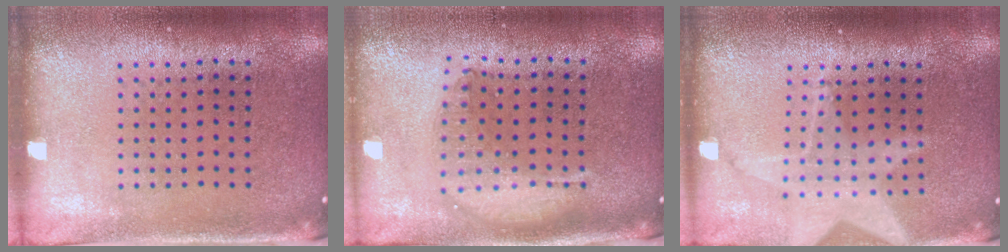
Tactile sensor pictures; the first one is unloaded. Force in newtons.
{"total": 1.7, "press": 1.5, "slide": 0.9}
{"total": 1.8, "press": 1.5, "slide": 1.1}